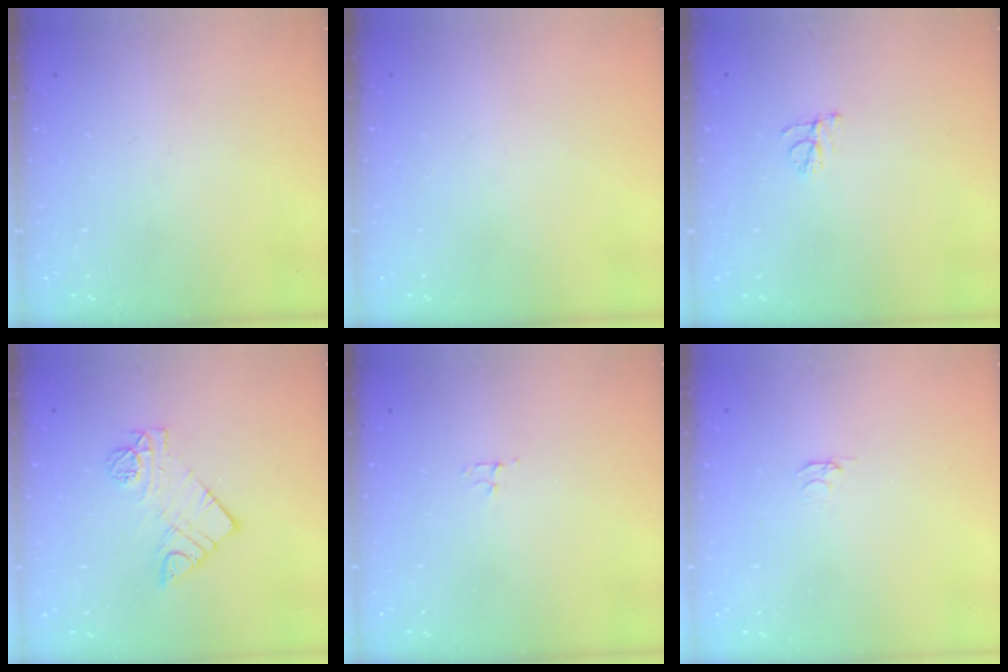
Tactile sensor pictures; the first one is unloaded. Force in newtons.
{"total": 0.0}
{"total": 5.6, "press": 5.5, "slide": 0.6}
{"total": 10.1, "press": 10.0, "slide": 0.7}
{"total": 3.1, "press": 3.0, "slide": 0.4}
{"total": 2.1, "press": 2.0, "slide": 0.3}